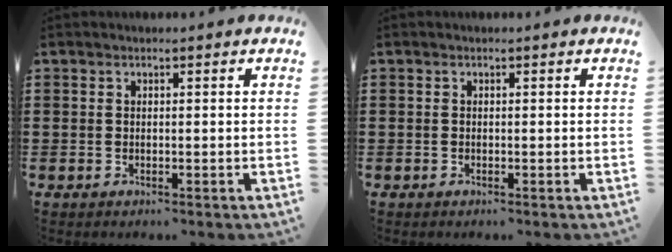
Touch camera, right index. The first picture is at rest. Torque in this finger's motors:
{"motor_torque": [1.09, 1.05, 0.01, 0.01]}